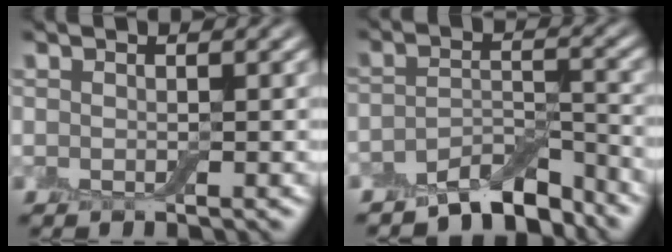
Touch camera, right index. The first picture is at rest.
{"total": 5.4, "force": [-4.7, 1.5, 2.1], "torque": [-0.030, 0.000, -0.085]}